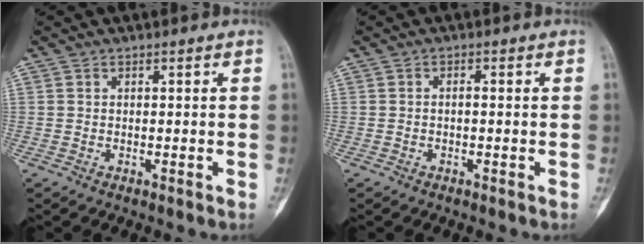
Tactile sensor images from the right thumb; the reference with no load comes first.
{"total": 0.8, "force": [-0.1, 0.3, 0.7], "torque": [-0.013, 0.004, -0.003]}